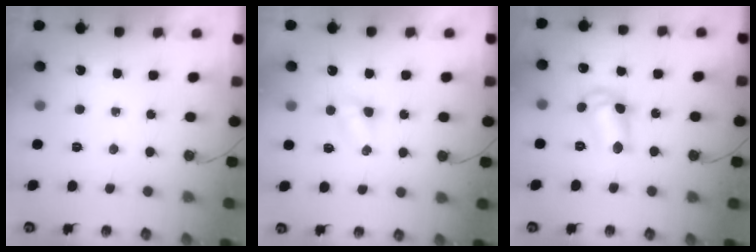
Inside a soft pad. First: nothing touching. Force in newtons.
{"total": 3.7, "press": 3.7, "slide": 0.5}
{"total": 11.7, "press": 11.6, "slide": 0.7}